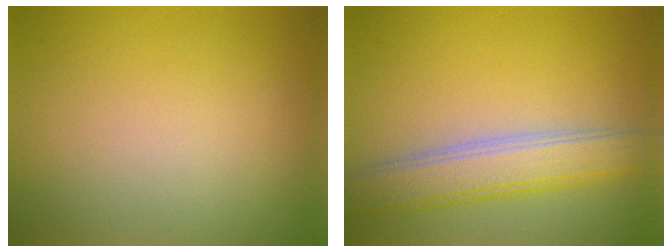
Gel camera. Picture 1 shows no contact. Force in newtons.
{"total": 4.9, "press": 4.9, "slide": 0.4}